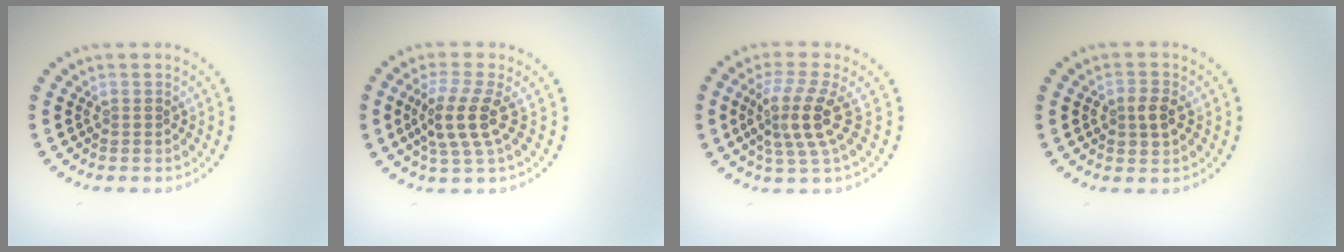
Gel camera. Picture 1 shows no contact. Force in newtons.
{"total": 3.7, "press": 3.2, "slide": 1.9}
{"total": 4.0, "press": 3.2, "slide": 2.3}
{"total": 2.1, "press": 2.1, "slide": 0.2}